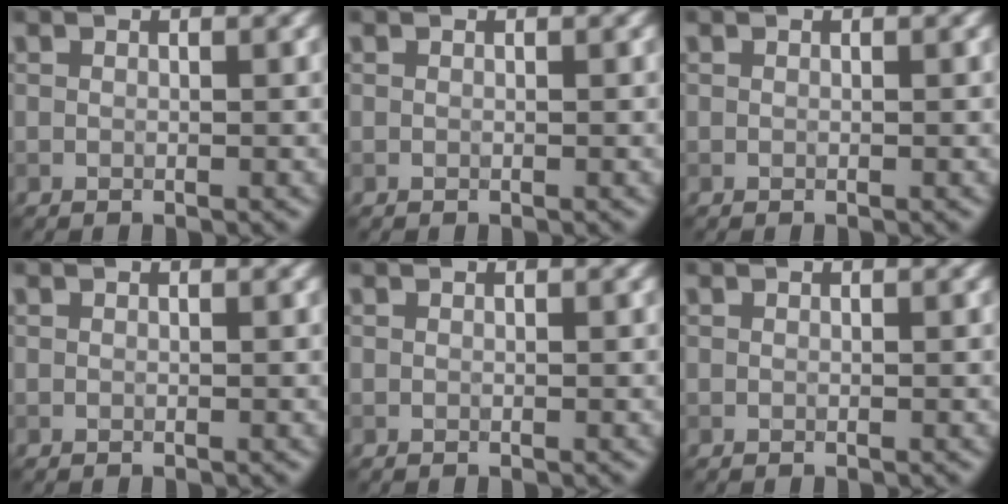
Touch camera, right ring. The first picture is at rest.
{"total": 0.0}
{"total": 0.0}
{"total": 0.0}
{"total": 0.0}
{"total": 0.0}